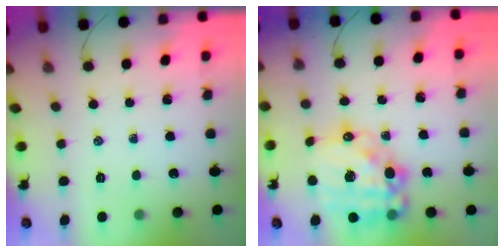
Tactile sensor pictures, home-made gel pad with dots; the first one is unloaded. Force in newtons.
{"total": 21.1, "press": 20.7, "slide": 4.4}